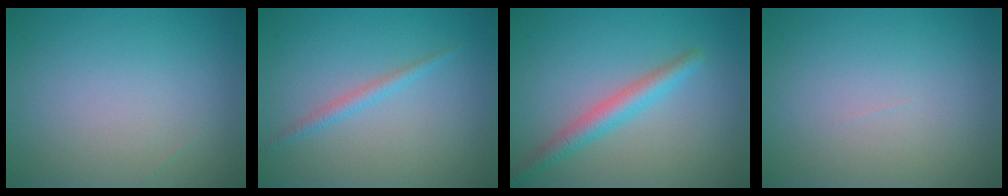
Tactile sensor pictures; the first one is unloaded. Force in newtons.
{"total": 1.3, "press": 1.3, "slide": 0.1}
{"total": 2.9, "press": 2.9, "slide": 0.1}
{"total": 0.0}